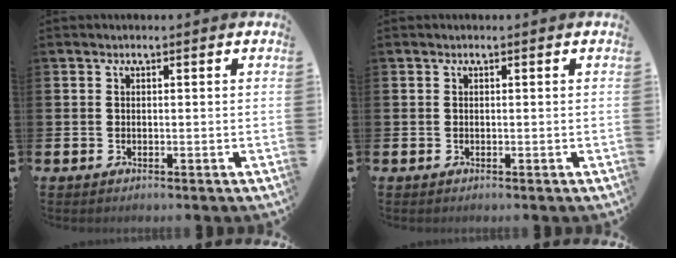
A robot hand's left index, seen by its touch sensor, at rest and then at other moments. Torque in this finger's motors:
{"motor_torque": [0.00, 0.00, 0.00, 0.01]}